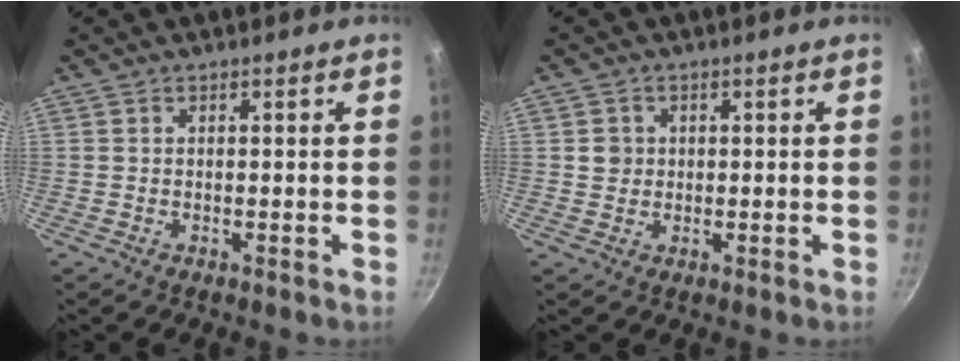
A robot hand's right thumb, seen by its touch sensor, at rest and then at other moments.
{"total": 2.5, "force": [0.4, 2.3, 0.7], "torque": [-0.001, 0.006, 0.005]}